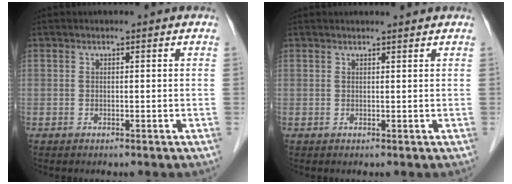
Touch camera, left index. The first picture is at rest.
{"total": 2.0, "force": [1.9, -0.2, 0.4], "torque": [-0.008, 0.006, 0.027]}